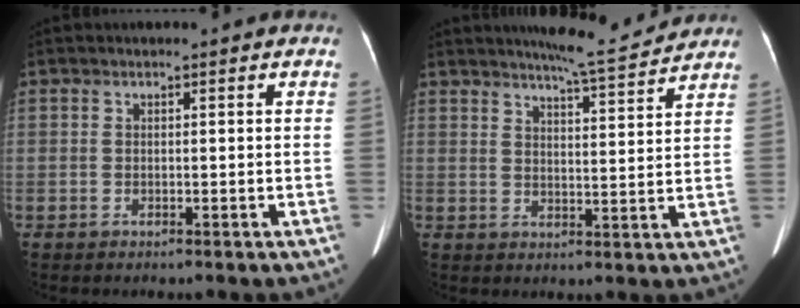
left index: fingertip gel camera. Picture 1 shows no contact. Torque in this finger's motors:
{"motor_torque": [0.09, -0.36, 0.01, 0.06]}